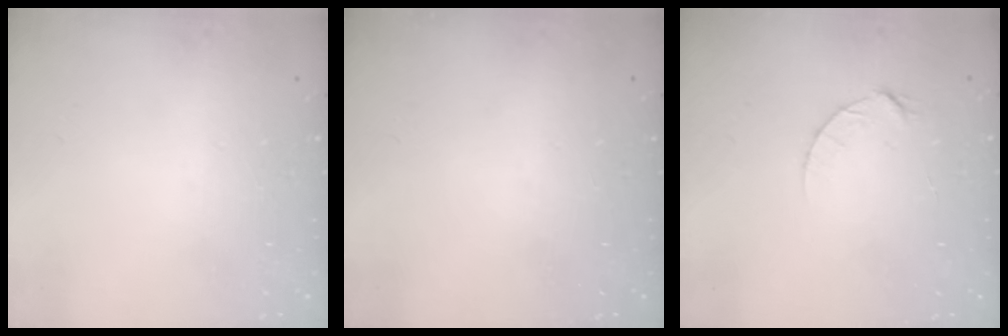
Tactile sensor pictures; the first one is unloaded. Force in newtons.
{"total": 0.0}
{"total": 4.4, "press": 4.4, "slide": 0.4}